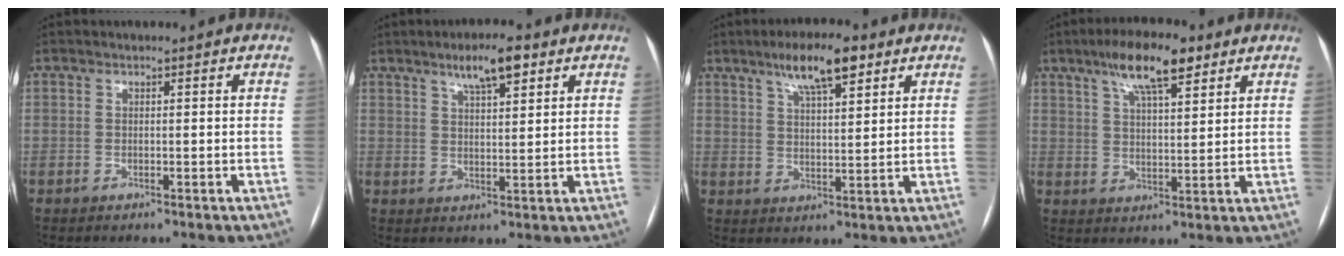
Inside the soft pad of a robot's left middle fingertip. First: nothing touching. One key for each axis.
{"total": 5.6, "fx": 3.4, "fy": 1.3, "fz": 4.3, "tx": -0.075, "ty": 0.009, "tz": 0.055}
{"total": 8.7, "fx": 5.5, "fy": 2.0, "fz": 6.4, "tx": -0.112, "ty": 0.012, "tz": 0.093}
{"total": 9.8, "fx": 6.2, "fy": 2.5, "fz": 7.2, "tx": -0.128, "ty": 0.016, "tz": 0.105}